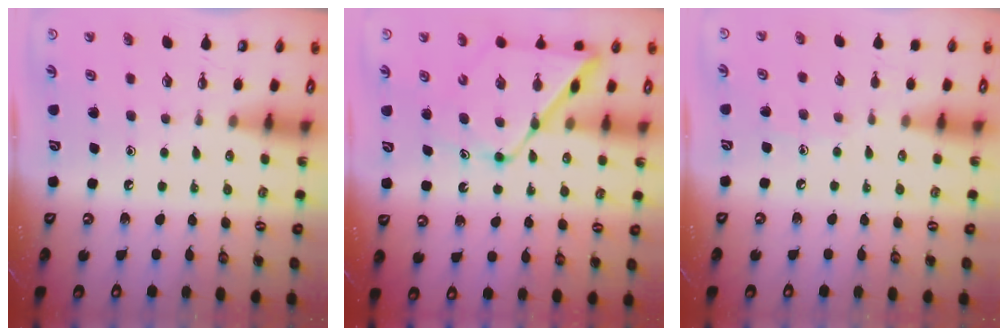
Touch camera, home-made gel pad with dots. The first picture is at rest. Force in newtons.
{"total": 12.2, "press": 12.2, "slide": 1.0}
{"total": 3.4, "press": 3.4, "slide": 0.4}